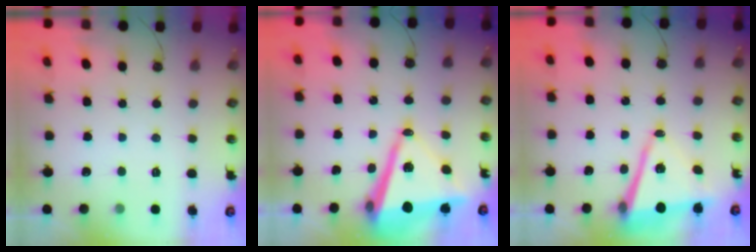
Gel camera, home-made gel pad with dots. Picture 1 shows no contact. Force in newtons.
{"total": 13.7, "press": 13.5, "slide": 2.5}
{"total": 11.1, "press": 10.7, "slide": 3.0}